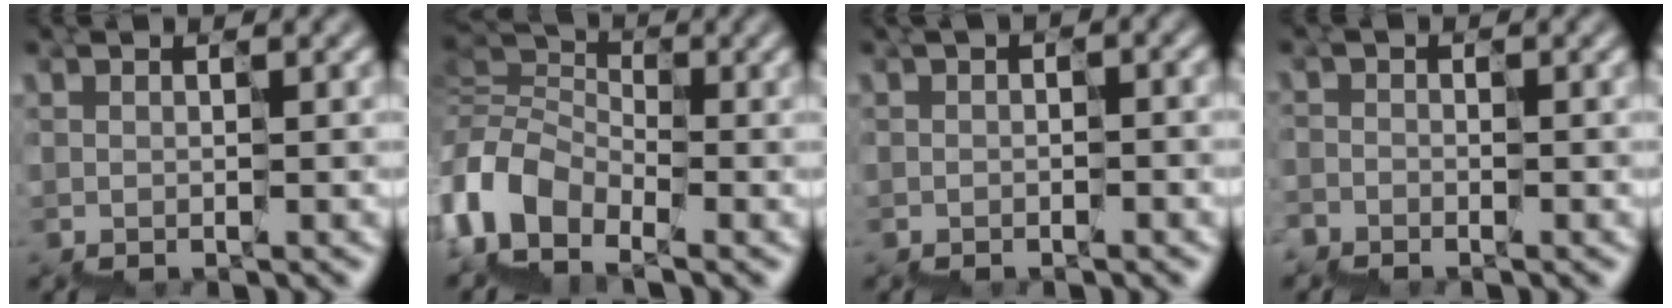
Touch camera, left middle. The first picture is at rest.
{"total": 4.9, "force": [-4.5, 1.9, -0.2], "torque": [-0.011, -0.005, -0.106]}
{"total": 1.1, "force": [-0.4, 0.6, 0.8], "torque": [-0.008, 0.007, -0.011]}
{"total": 1.9, "force": [-1.4, -0.5, -1.1], "torque": [0.018, -0.007, -0.035]}